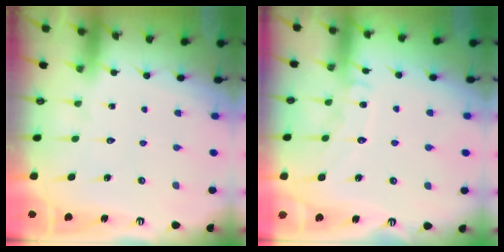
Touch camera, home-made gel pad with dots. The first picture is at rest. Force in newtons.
{"total": 8.5, "press": 8.5, "slide": 0.6}